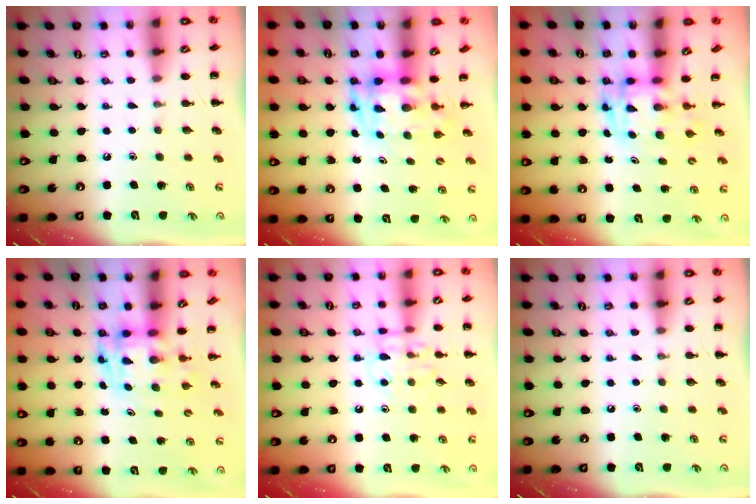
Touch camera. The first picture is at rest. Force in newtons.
{"total": 5.7, "press": 5.7, "slide": 1.1}
{"total": 3.0, "press": 2.9, "slide": 0.6}
{"total": 3.5, "press": 3.4, "slide": 0.7}
{"total": 10.4, "press": 10.3, "slide": 0.7}
{"total": 0.0}